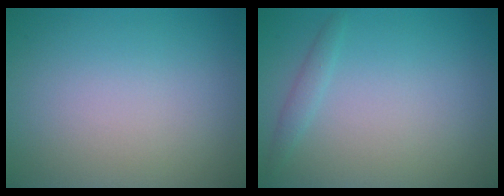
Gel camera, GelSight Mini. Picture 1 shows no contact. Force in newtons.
{"total": 1.0, "press": 1.0, "slide": 0.1}